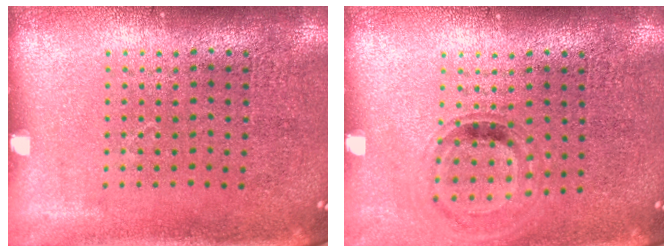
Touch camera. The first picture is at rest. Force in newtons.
{"total": 0.8, "press": 0.8, "slide": 0.2}